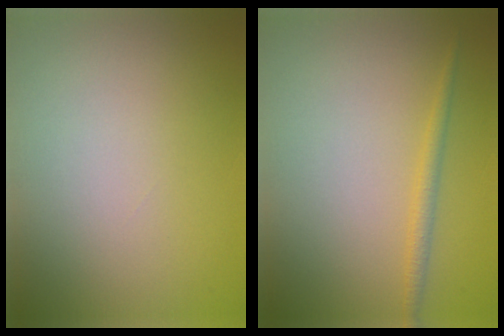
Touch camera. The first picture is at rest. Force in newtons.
{"total": 1.4, "press": 1.4, "slide": 0.1}